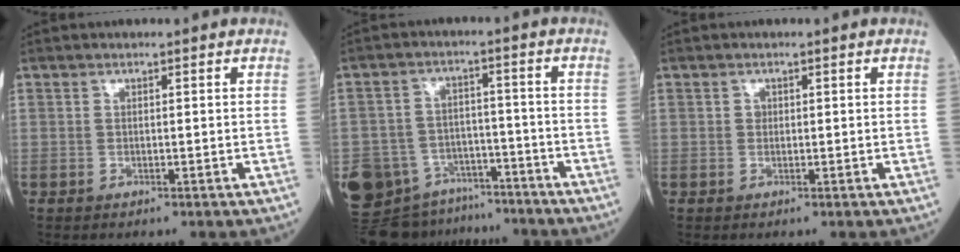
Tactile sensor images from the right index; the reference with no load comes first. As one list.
[{"total": 11.8, "force": [-9.3, 6.8, 2.4], "torque": [-0.057, 0.028, -0.142]}, {"total": 0.6, "force": [0.1, 0.6, 0.2], "torque": [0.000, 0.002, 0.001]}]